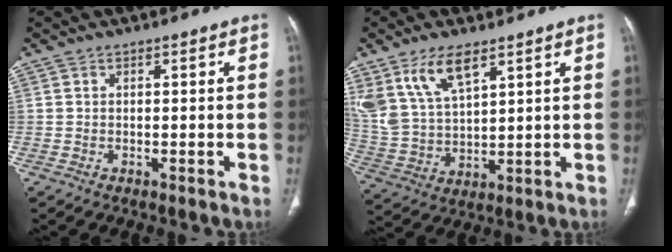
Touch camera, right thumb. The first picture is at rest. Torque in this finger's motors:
{"motor_torque": [0.32, 0.93, 0.99, 0.83, 0.11]}